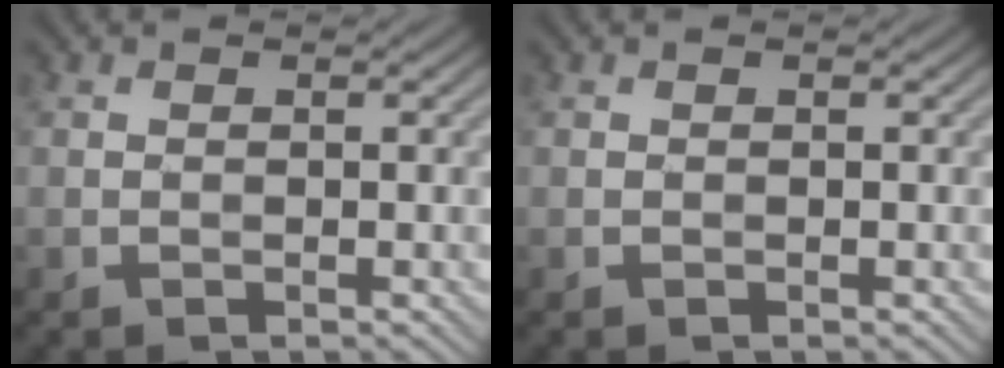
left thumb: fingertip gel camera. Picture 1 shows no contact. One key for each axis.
{"total": 0.0}